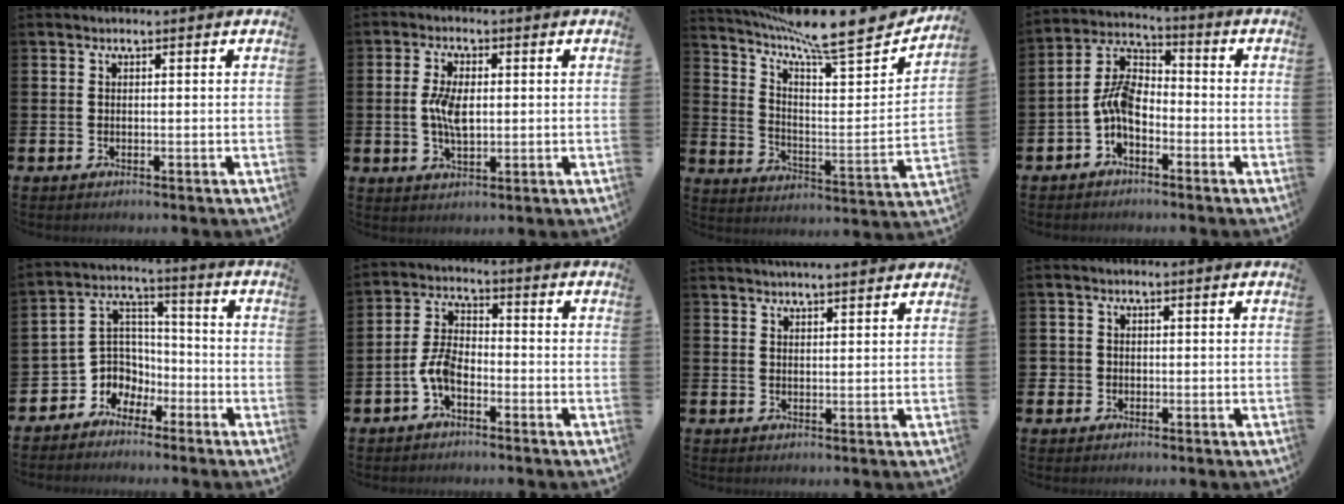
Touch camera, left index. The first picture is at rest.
{"total": 5.1, "force": [0.4, 2.5, 4.4], "torque": [-0.070, -0.005, -0.001]}
{"total": 10.8, "force": [9.5, 1.6, 4.9], "torque": [-0.110, -0.081, 0.149]}
{"total": 6.3, "force": [-1.7, 3.9, 4.6], "torque": [-0.101, -0.001, -0.041]}
{"total": 5.3, "force": [-2.2, 4.8, -0.1], "torque": [-0.034, -0.016, -0.051]}
{"total": 4.9, "force": [-2.3, 2.5, 3.5], "torque": [-0.075, 0.008, -0.048]}
{"total": 3.2, "force": [3.2, -0.2, 0.2], "torque": [-0.010, -0.012, 0.059]}
{"total": 1.5, "force": [-0.2, 1.5, 0.2], "torque": [0.007, -0.001, -0.011]}